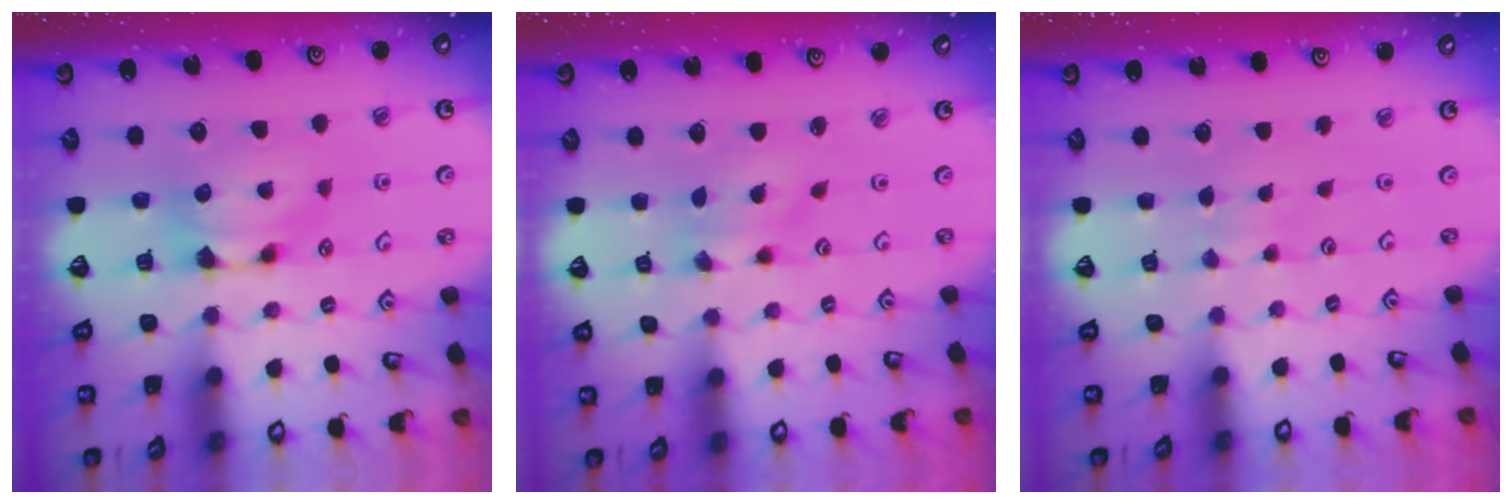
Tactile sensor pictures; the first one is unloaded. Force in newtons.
{"total": 1.7, "press": 1.3, "slide": 1.0}
{"total": 4.5, "press": 4.4, "slide": 0.3}